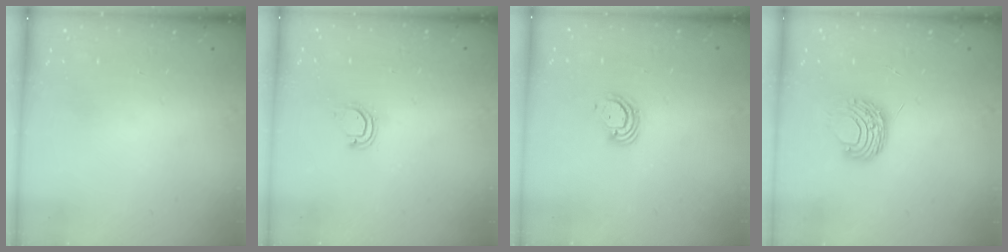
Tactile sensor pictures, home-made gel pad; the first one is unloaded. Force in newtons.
{"total": 4.7, "press": 4.7, "slide": 0.2}
{"total": 3.6, "press": 3.6, "slide": 0.3}
{"total": 8.1, "press": 8.1, "slide": 0.5}